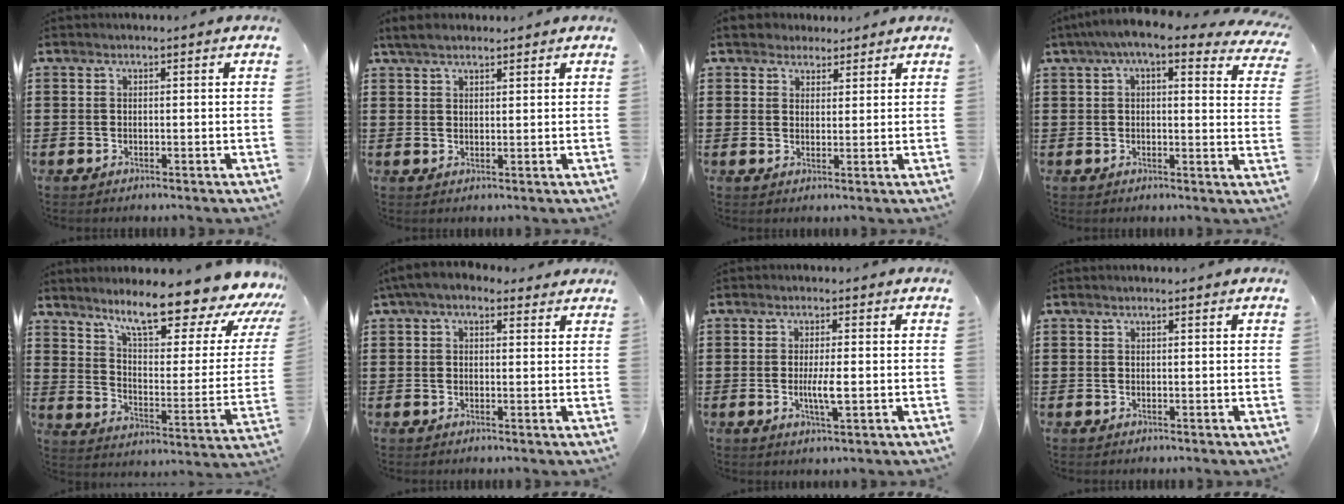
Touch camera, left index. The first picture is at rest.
{"total": 2.8, "force": [2.2, 1.0, 1.5], "torque": [-0.035, 0.005, 0.042]}
{"total": 2.9, "force": [2.4, 1.6, -0.1], "torque": [-0.010, 0.006, 0.047]}
{"total": 6.8, "force": [4.7, 1.1, 4.8], "torque": [-0.106, -0.007, 0.081]}
{"total": 13.1, "force": [10.5, 1.8, 7.6], "torque": [-0.137, -0.077, 0.170]}
{"total": 3.6, "force": [2.3, 1.8, 2.0], "torque": [-0.048, 0.003, 0.040]}
{"total": 3.9, "force": [-0.4, 0.6, 3.8], "torque": [-0.073, -0.006, -0.010]}
{"total": 0.0}